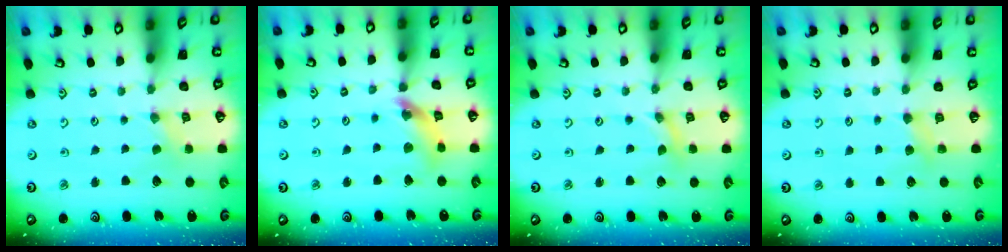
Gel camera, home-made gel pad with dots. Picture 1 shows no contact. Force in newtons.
{"total": 11.4, "press": 11.3, "slide": 1.3}
{"total": 0.0}
{"total": 4.0, "press": 3.9, "slide": 0.6}